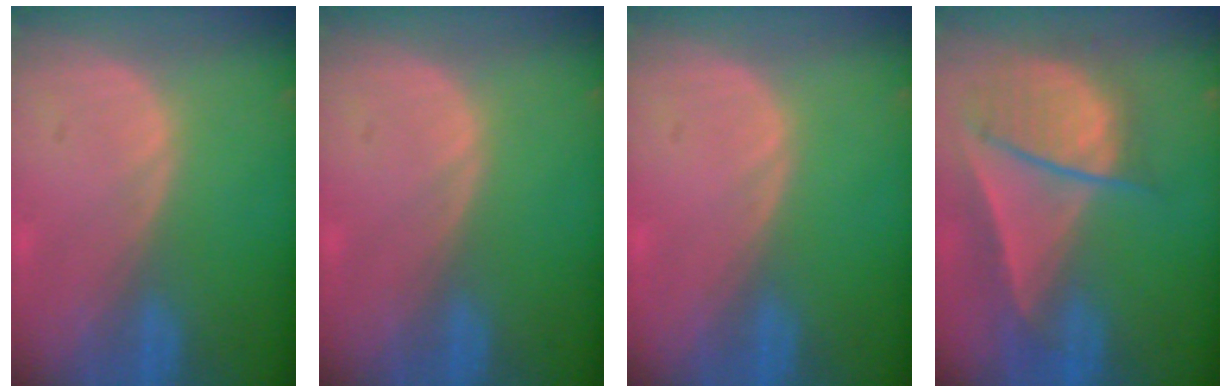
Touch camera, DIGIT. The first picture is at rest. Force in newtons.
{"total": 0.0}
{"total": 0.0}
{"total": 8.9, "press": 7.9, "slide": 4.2}